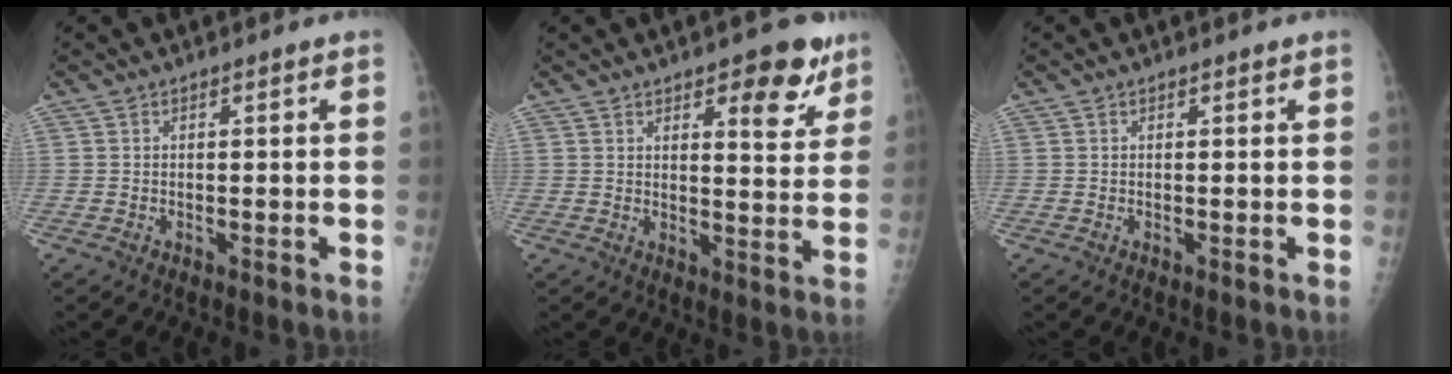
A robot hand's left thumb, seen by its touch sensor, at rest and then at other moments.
{"total": 9.3, "force": [5.5, 3.7, 6.5], "torque": [-0.054, -0.030, 0.070]}
{"total": 0.0}